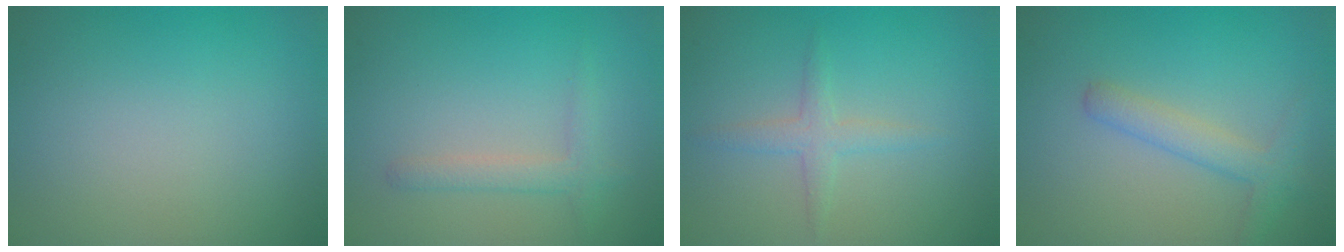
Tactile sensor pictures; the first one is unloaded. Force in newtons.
{"total": 1.8, "press": 1.8, "slide": 0.2}
{"total": 1.8, "press": 1.8, "slide": 0.1}
{"total": 2.7, "press": 2.7, "slide": 0.1}